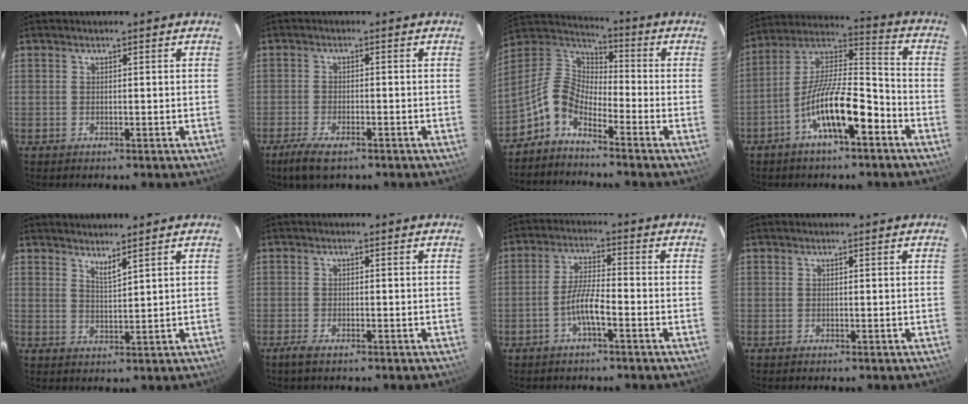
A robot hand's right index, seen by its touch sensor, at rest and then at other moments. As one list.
[{"total": 6.0, "force": [-4.3, 2.0, 3.8], "torque": [-0.097, -0.017, -0.079]}, {"total": 8.2, "force": [-5.5, 3.6, 4.8], "torque": [-0.108, 0.028, -0.128]}, {"total": 14.4, "force": [-7.3, 3.8, 11.8], "torque": [-0.216, 0.007, -0.133]}, {"total": 2.6, "force": [2.3, -0.1, 1.4], "torque": [-0.025, -0.004, 0.036]}, {"total": 2.5, "force": [-1.9, 0.7, 1.6], "torque": [-0.039, -0.005, -0.037]}, {"total": 5.5, "force": [-2.7, 0.8, 4.7], "torque": [-0.098, 0.008, -0.053]}, {"total": 0.0}]